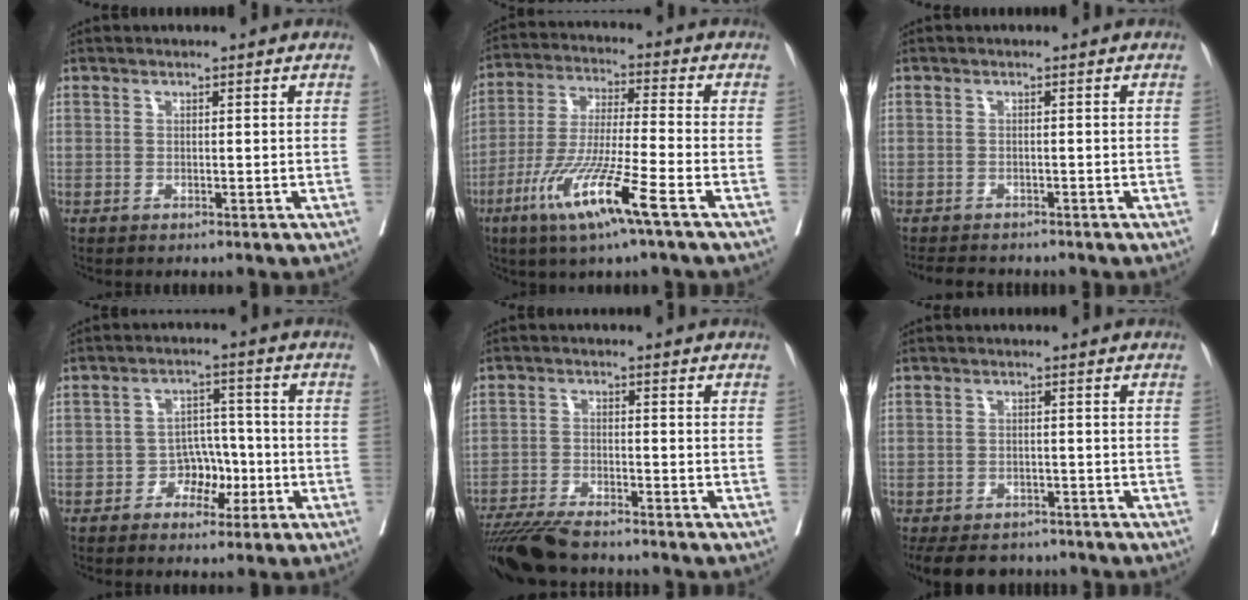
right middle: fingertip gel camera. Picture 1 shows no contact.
{"total": 12.9, "force": [-6.5, -0.4, 11.2], "torque": [-0.228, -0.029, -0.125]}
{"total": 5.1, "force": [-4.5, 1.6, 1.6], "torque": [-0.021, -0.006, -0.067]}
{"total": 5.1, "force": [-2.3, 3.4, 3.0], "torque": [-0.040, 0.013, -0.039]}
{"total": 9.8, "force": [-8.6, 1.1, 4.6], "torque": [-0.072, -0.027, -0.148]}
{"total": 11.7, "force": [-9.6, 5.5, 3.9], "torque": [-0.087, -0.008, -0.124]}